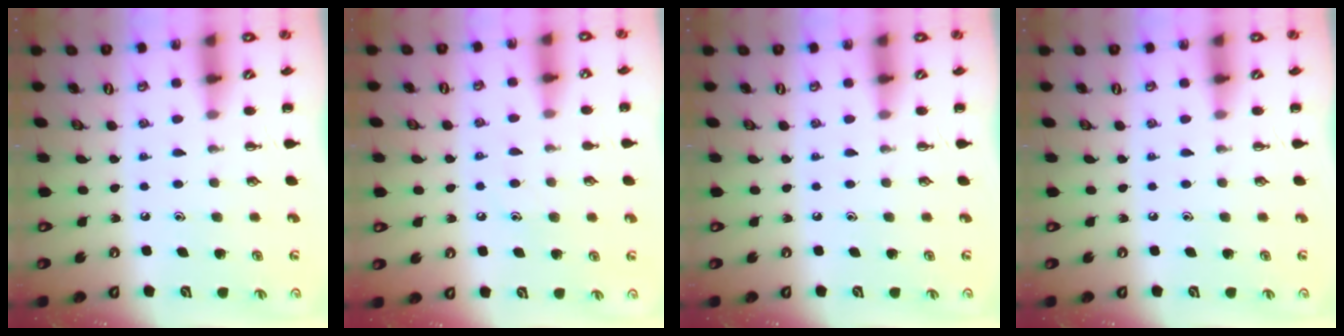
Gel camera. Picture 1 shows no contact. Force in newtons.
{"total": 6.0, "press": 5.8, "slide": 1.6}
{"total": 0.0}
{"total": 0.0}